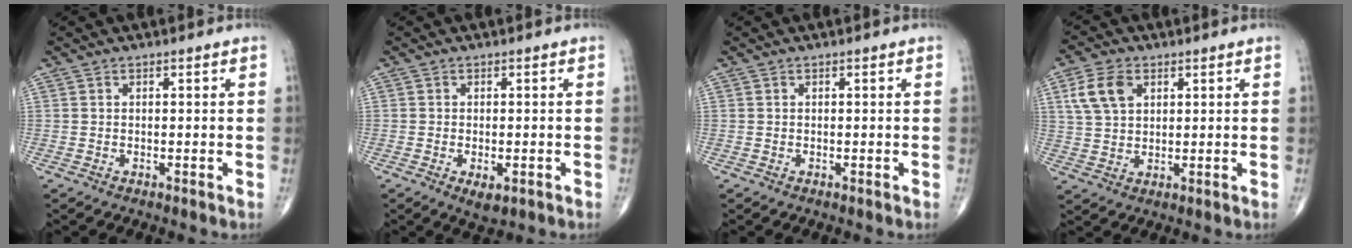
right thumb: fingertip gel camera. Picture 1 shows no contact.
{"total": 3.2, "force": [-1.2, 1.5, 2.6], "torque": [-0.041, -0.005, -0.014]}
{"total": 0.0}
{"total": 7.4, "force": [2.9, 4.9, 4.8], "torque": [-0.090, -0.002, 0.057]}